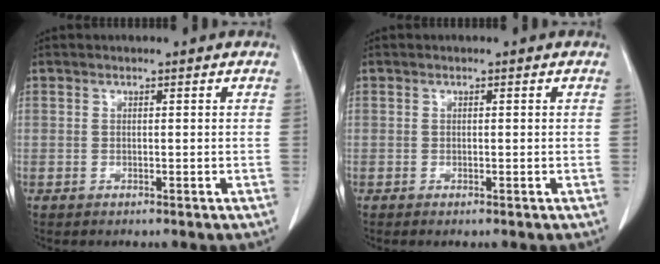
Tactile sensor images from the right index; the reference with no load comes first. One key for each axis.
{"total": 0.8, "fx": -0.2, "fy": 0.3, "fz": 0.7, "tx": -0.020, "ty": -0.001, "tz": -0.002}